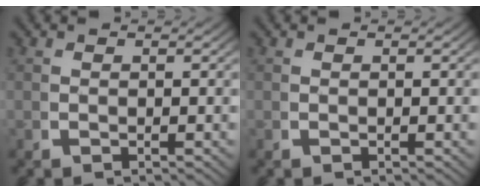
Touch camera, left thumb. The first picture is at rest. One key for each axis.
{"total": 0.0}